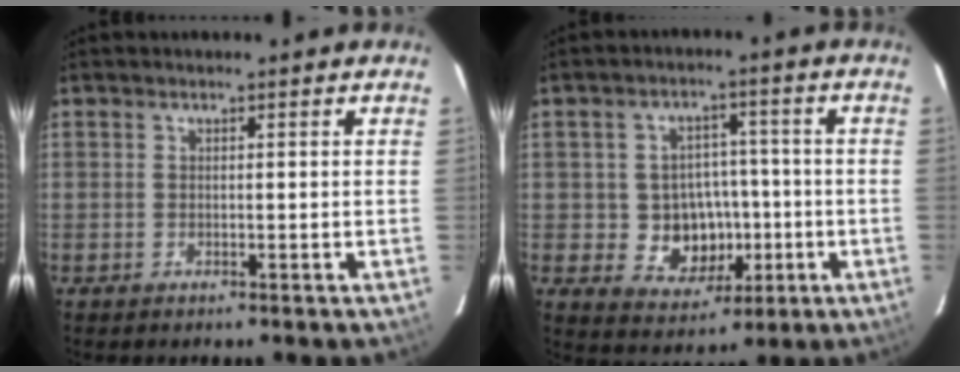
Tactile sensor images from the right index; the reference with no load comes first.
{"total": 9.4, "force": [-1.8, 8.3, 4.1], "torque": [-0.091, 0.012, -0.009]}